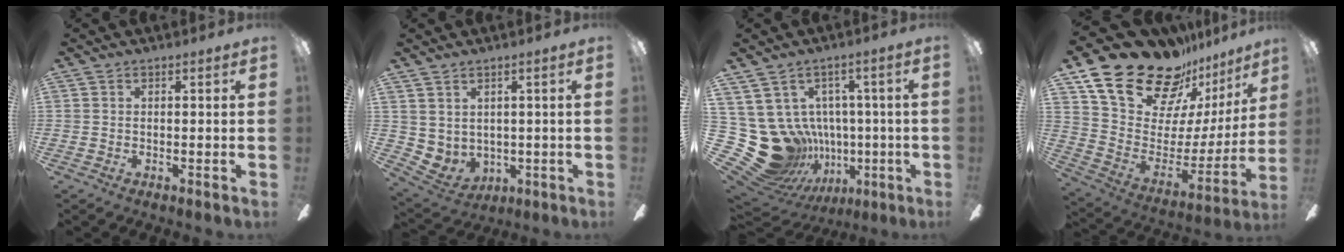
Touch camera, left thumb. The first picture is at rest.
{"total": 4.0, "force": [2.3, 3.0, 1.2], "torque": [-0.050, -0.016, 0.042]}
{"total": 19.1, "force": [-2.4, 16.7, 8.9], "torque": [-0.227, -0.017, 0.010]}
{"total": 25.1, "force": [18.4, 13.0, 11.0], "torque": [-0.182, -0.126, 0.346]}